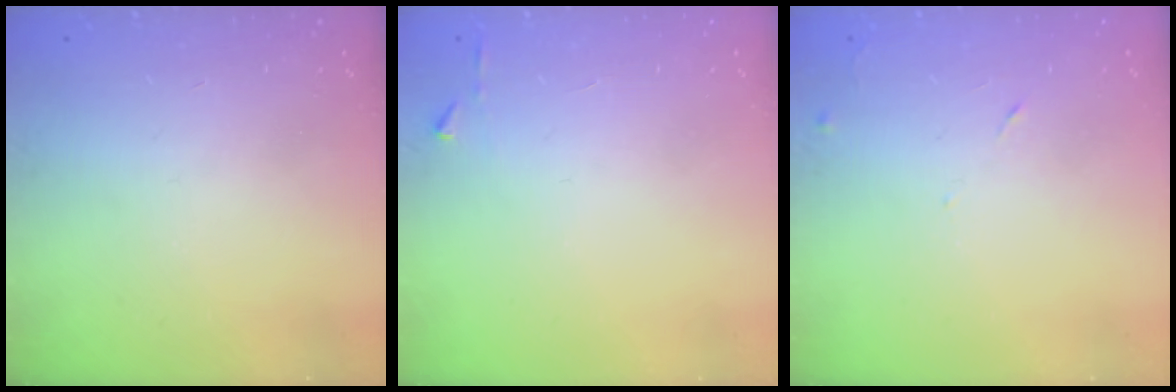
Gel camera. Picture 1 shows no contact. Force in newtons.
{"total": 3.2, "press": 3.2, "slide": 0.4}
{"total": 5.5, "press": 5.5, "slide": 0.8}